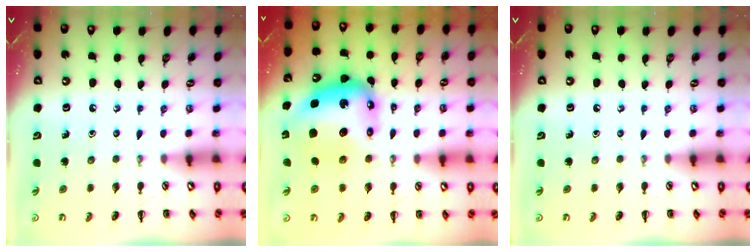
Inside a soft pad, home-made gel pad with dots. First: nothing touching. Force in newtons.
{"total": 10.2, "press": 9.8, "slide": 3.0}
{"total": 0.0}